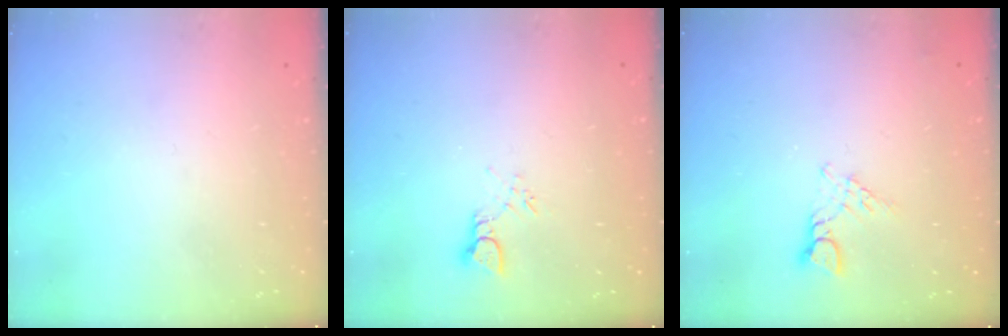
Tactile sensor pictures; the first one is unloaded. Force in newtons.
{"total": 3.3, "press": 3.3, "slide": 0.4}
{"total": 3.8, "press": 3.8, "slide": 0.4}